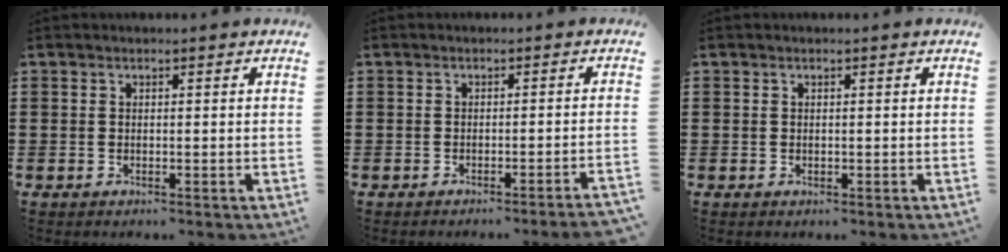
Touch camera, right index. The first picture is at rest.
{"total": 1.7, "force": [-1.4, -0.5, 0.9], "torque": [-0.015, -0.003, -0.027]}
{"total": 0.0}